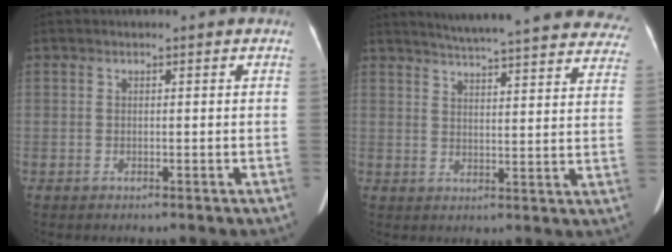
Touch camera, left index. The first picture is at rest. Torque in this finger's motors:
{"motor_torque": [0.00, -0.78, 0.34, 0.10]}